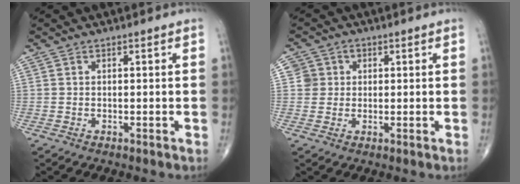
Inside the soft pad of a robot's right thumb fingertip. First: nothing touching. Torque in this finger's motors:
{"motor_torque": [-0.23, 0.65, 0.54, 0.25, -0.03]}